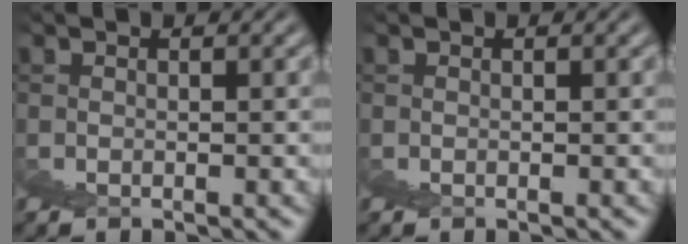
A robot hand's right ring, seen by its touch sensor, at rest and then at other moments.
{"total": 0.0}